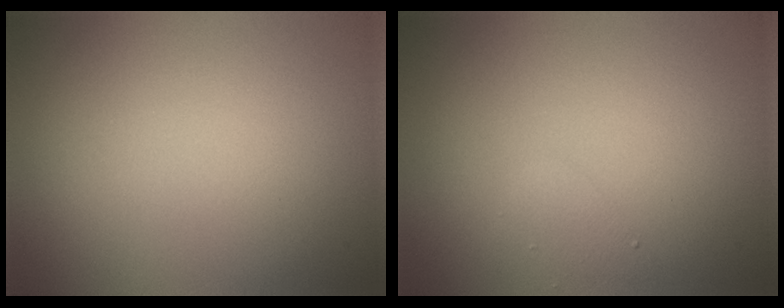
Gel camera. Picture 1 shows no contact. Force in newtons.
{"total": 1.0, "press": 1.0, "slide": 0.1}